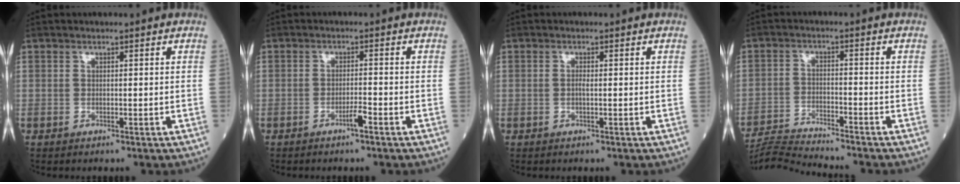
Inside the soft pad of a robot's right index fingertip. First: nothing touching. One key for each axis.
{"total": 1.9, "fx": -1.3, "fy": -0.1, "fz": 1.4, "tx": -0.024, "ty": 0.001, "tz": -0.024}
{"total": 0.9, "fx": -0.1, "fy": 0.1, "fz": 0.9, "tx": -0.019, "ty": 0.000, "tz": -0.002}
{"total": 8.5, "fx": -8.2, "fy": -1.8, "fz": 1.3, "tx": -0.023, "ty": -0.009, "tz": -0.144}